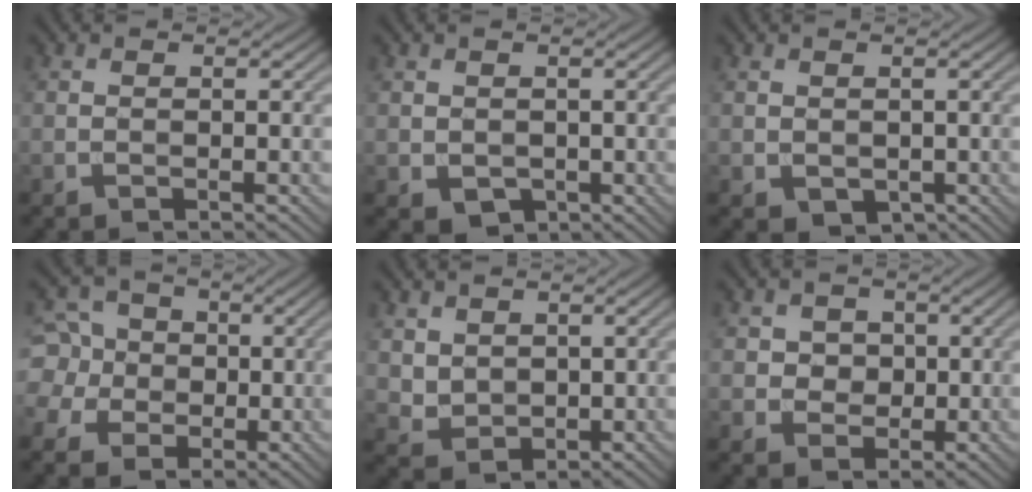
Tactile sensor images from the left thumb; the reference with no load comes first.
{"total": 2.0, "force": [0.0, 1.8, 1.0], "torque": [-0.029, -0.010, 0.005]}
{"total": 1.8, "force": [0.2, 1.6, 0.9], "torque": [-0.028, -0.010, 0.009]}
{"total": 7.7, "force": [0.0, 7.2, 2.7], "torque": [-0.091, 0.014, -0.019]}
{"total": 3.6, "force": [1.8, 2.7, 1.5], "torque": [-0.050, -0.009, 0.041]}
{"total": 4.2, "force": [1.2, 3.8, 1.3], "torque": [-0.044, -0.012, 0.026]}